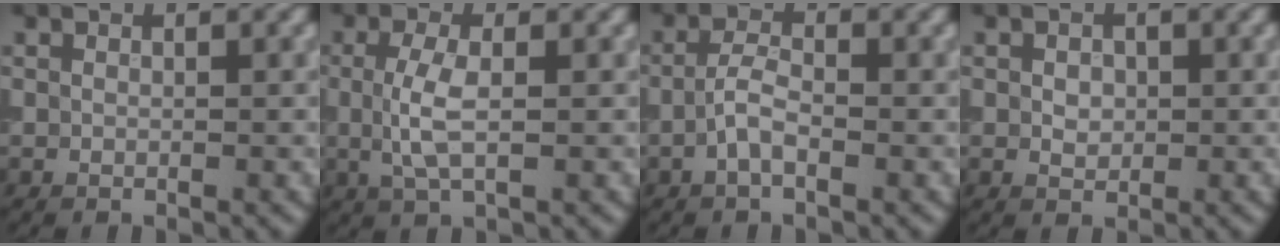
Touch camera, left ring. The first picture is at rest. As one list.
[{"total": 3.5, "force": [0.0, 1.3, 3.3], "torque": [-0.075, -0.002, 0.000]}, {"total": 2.5, "force": [-1.0, 1.0, 2.1], "torque": [-0.042, 0.006, -0.026]}, {"total": 1.6, "force": [0.1, 1.2, 1.0], "torque": [-0.017, 0.000, 0.001]}]